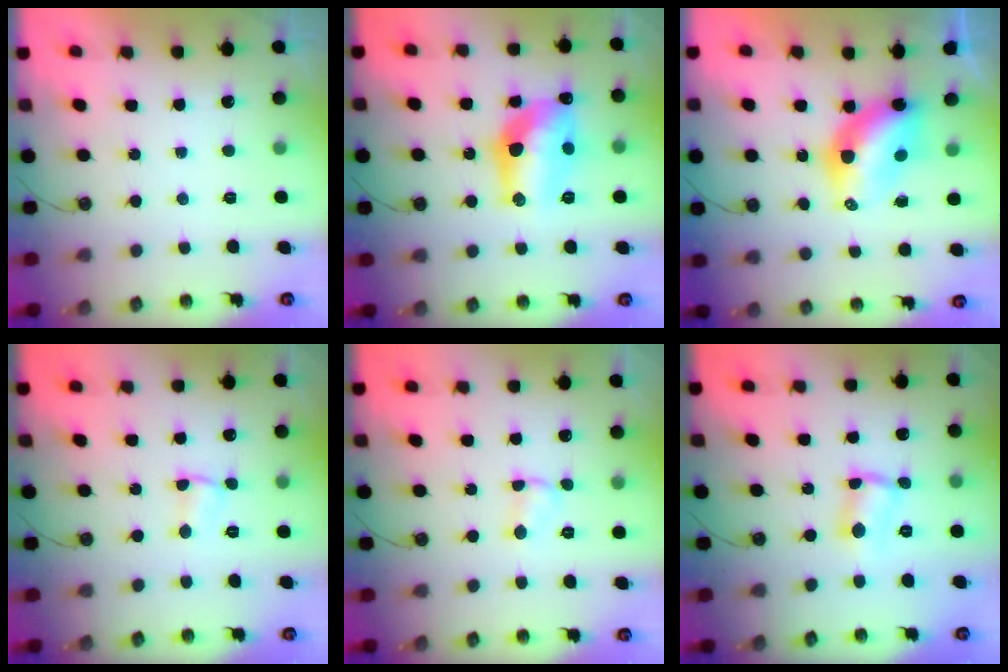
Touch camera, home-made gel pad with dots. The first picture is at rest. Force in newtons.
{"total": 17.1, "press": 16.4, "slide": 4.8}
{"total": 8.5, "press": 8.5, "slide": 0.7}
{"total": 2.9, "press": 0.9, "slide": 2.7}
{"total": 3.5, "press": 3.5, "slide": 0.4}
{"total": 2.8, "press": 2.8, "slide": 0.6}